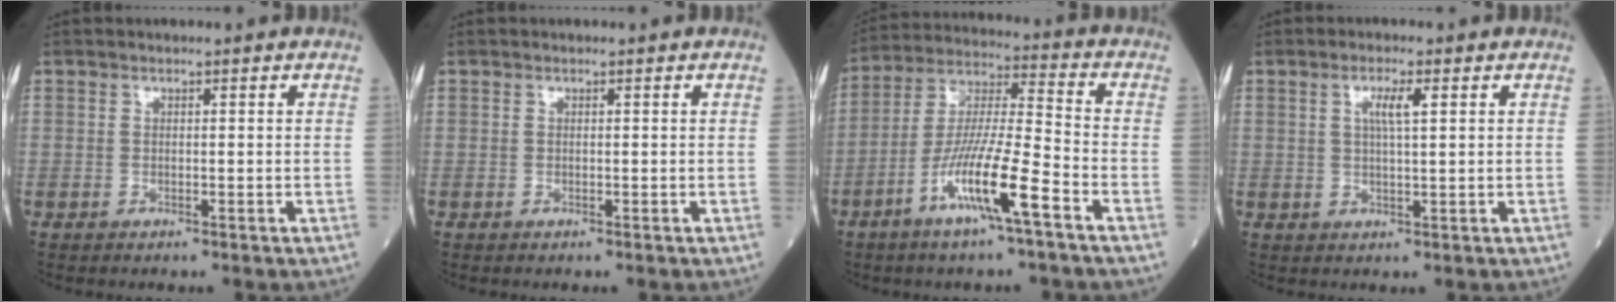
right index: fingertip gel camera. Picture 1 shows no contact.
{"total": 0.0}
{"total": 12.5, "force": [-6.2, 0.3, 10.9], "torque": [-0.213, -0.006, -0.122]}
{"total": 3.3, "force": [1.1, 0.2, 3.1], "torque": [-0.059, 0.000, 0.020]}